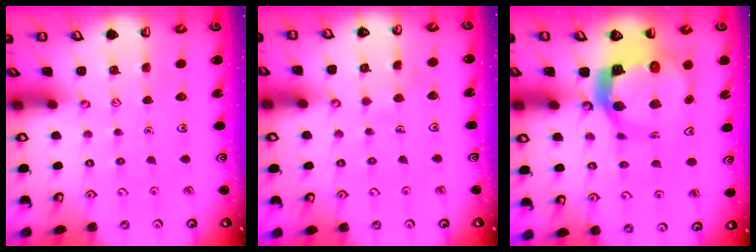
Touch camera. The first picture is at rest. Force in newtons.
{"total": 2.2, "press": 2.2, "slide": 0.1}
{"total": 11.2, "press": 11.1, "slide": 1.7}